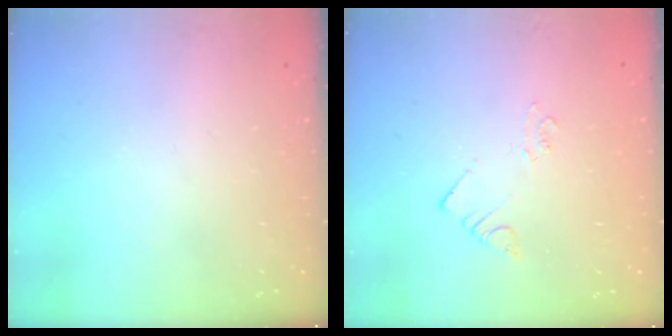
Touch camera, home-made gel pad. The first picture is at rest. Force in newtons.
{"total": 1.9, "press": 1.9, "slide": 0.1}